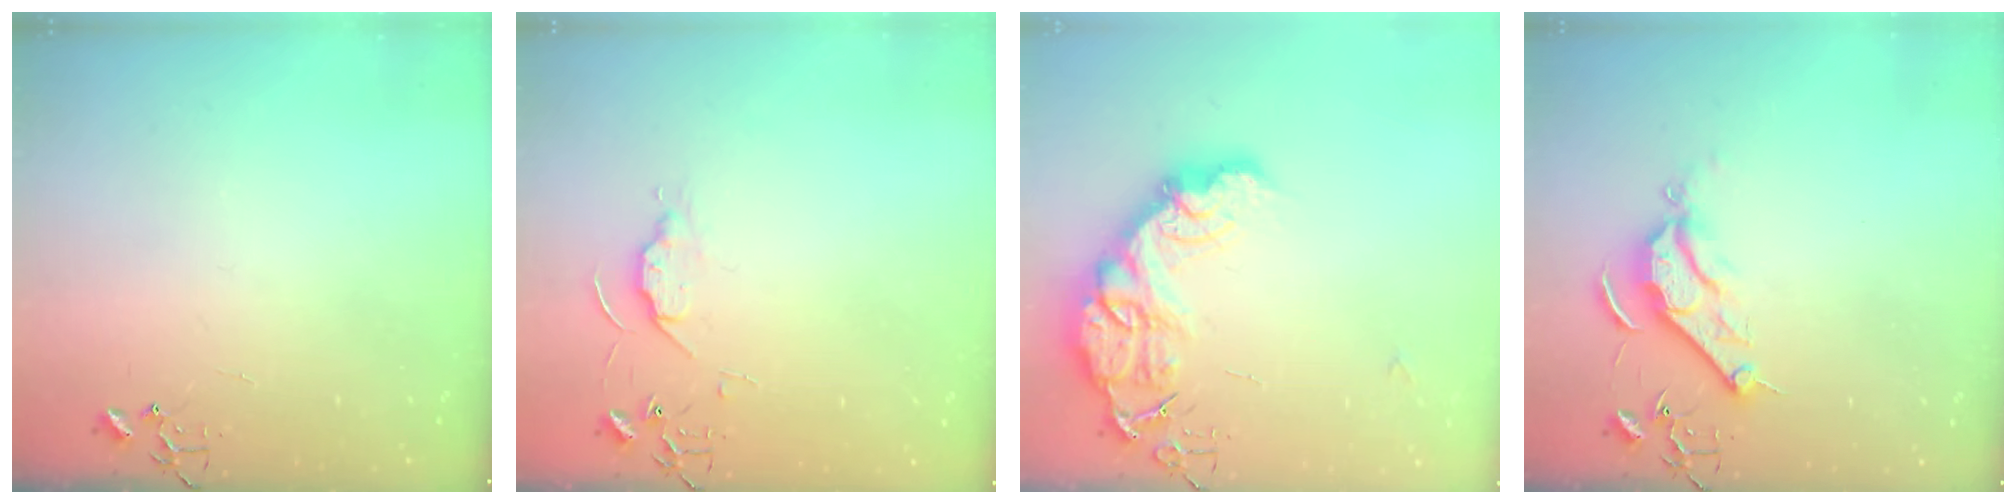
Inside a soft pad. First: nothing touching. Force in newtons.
{"total": 5.7, "press": 5.6, "slide": 0.8}
{"total": 18.2, "press": 18.2, "slide": 1.3}
{"total": 9.1, "press": 9.1, "slide": 0.1}